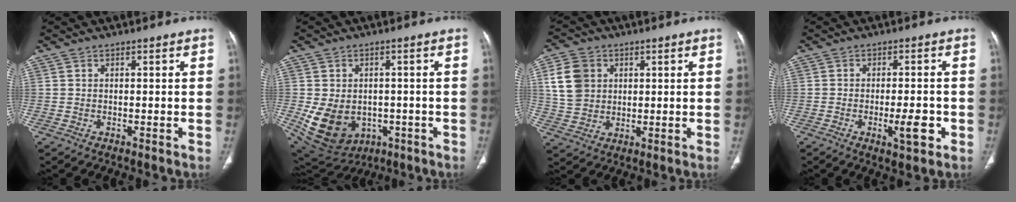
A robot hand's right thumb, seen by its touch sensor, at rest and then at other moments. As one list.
[{"total": 13.6, "force": [-3.3, 10.6, 7.8], "torque": [-0.137, 0.009, -0.023]}, {"total": 9.4, "force": [2.7, 7.6, 4.7], "torque": [-0.070, -0.003, 0.057]}, {"total": 5.7, "force": [-2.0, 1.9, 5.1], "torque": [-0.070, -0.001, -0.026]}]